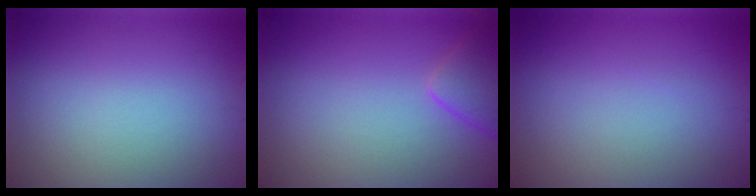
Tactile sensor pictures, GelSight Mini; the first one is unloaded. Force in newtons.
{"total": 2.6, "press": 2.6, "slide": 0.2}
{"total": 0.0}